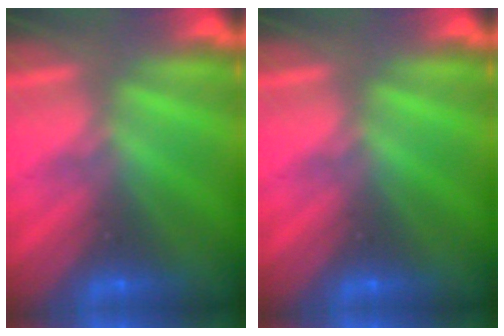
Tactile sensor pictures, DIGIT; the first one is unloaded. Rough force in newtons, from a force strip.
{"total": 0.0}